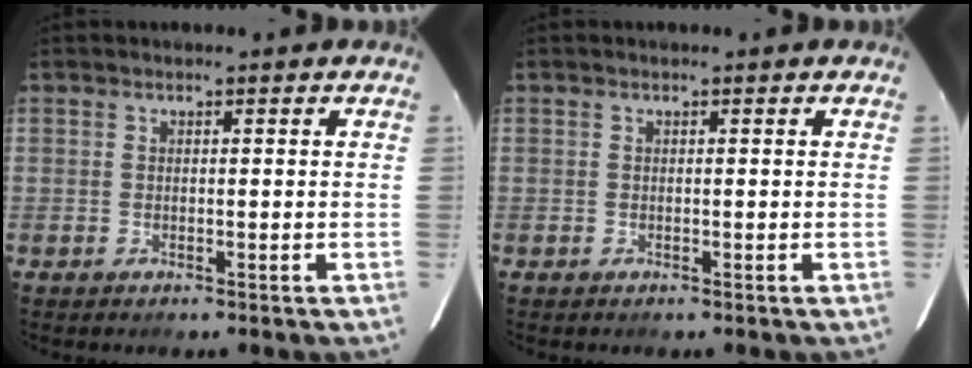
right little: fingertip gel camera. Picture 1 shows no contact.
{"total": 0.0}